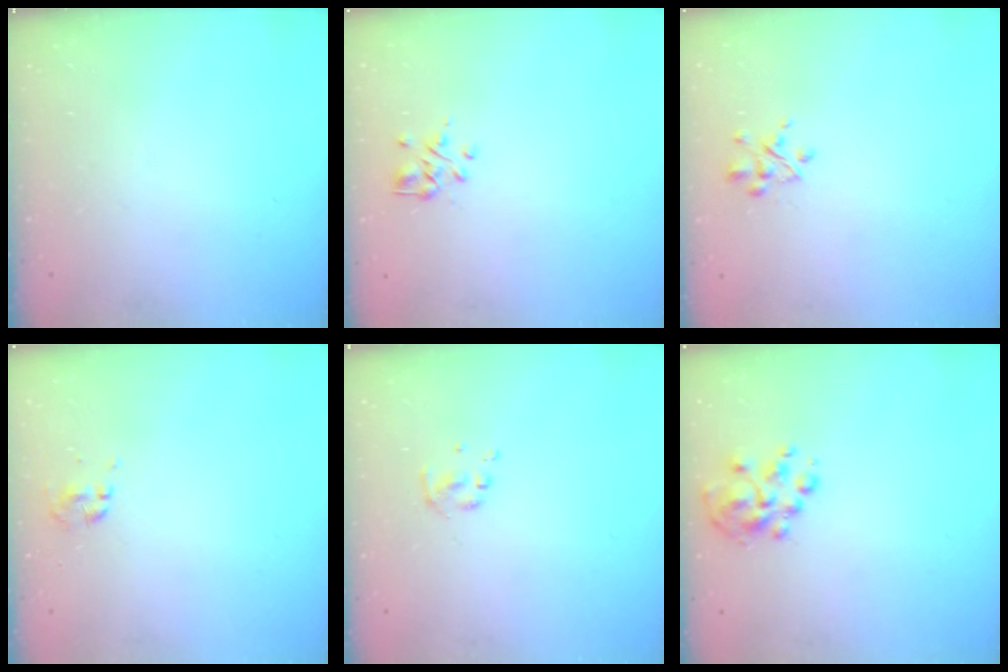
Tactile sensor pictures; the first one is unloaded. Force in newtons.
{"total": 2.3, "press": 2.1, "slide": 0.9}
{"total": 2.7, "press": 2.6, "slide": 0.7}
{"total": 0.0}
{"total": 2.3, "press": 2.3, "slide": 0.4}
{"total": 6.1, "press": 5.9, "slide": 1.7}